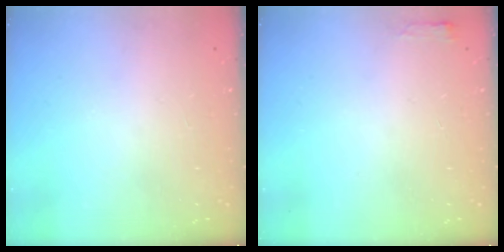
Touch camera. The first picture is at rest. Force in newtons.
{"total": 3.7, "press": 3.5, "slide": 1.3}